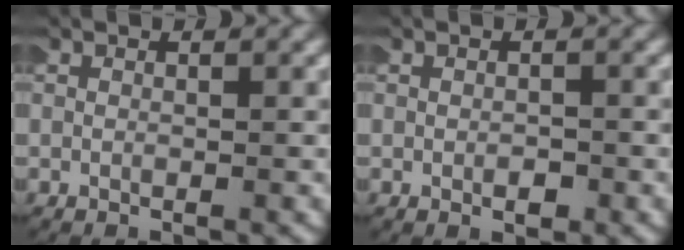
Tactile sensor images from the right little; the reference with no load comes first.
{"total": 0.8, "force": [-0.6, 0.4, 0.3], "torque": [-0.009, -0.003, -0.007]}